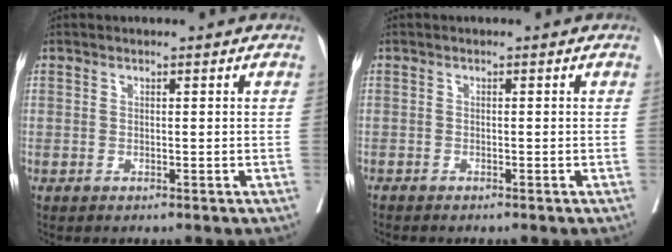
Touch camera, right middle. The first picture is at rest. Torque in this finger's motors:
{"motor_torque": [-0.15, 0.04, 0.00, -0.01]}